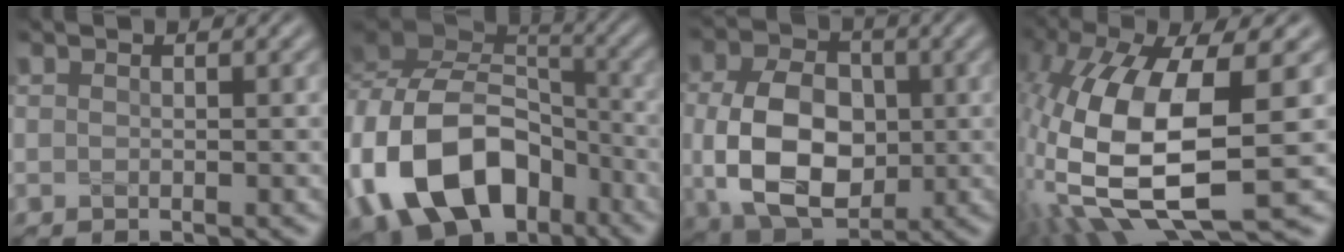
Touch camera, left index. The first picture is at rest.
{"total": 13.8, "force": [-5.2, 9.4, 8.6], "torque": [-0.182, -0.016, -0.090]}
{"total": 9.6, "force": [-0.3, 6.6, 6.9], "torque": [-0.140, -0.010, -0.003]}
{"total": 14.1, "force": [-1.8, 5.2, 13.0], "torque": [-0.287, -0.008, -0.031]}